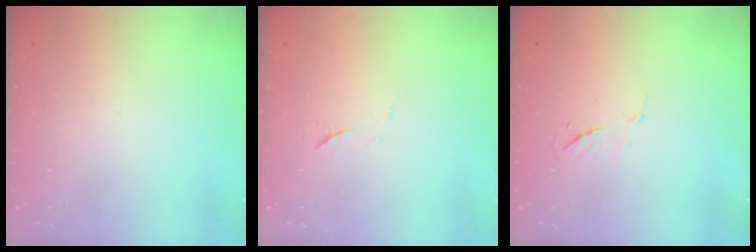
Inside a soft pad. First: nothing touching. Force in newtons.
{"total": 5.2, "press": 5.1, "slide": 0.7}
{"total": 6.0, "press": 6.0, "slide": 0.7}